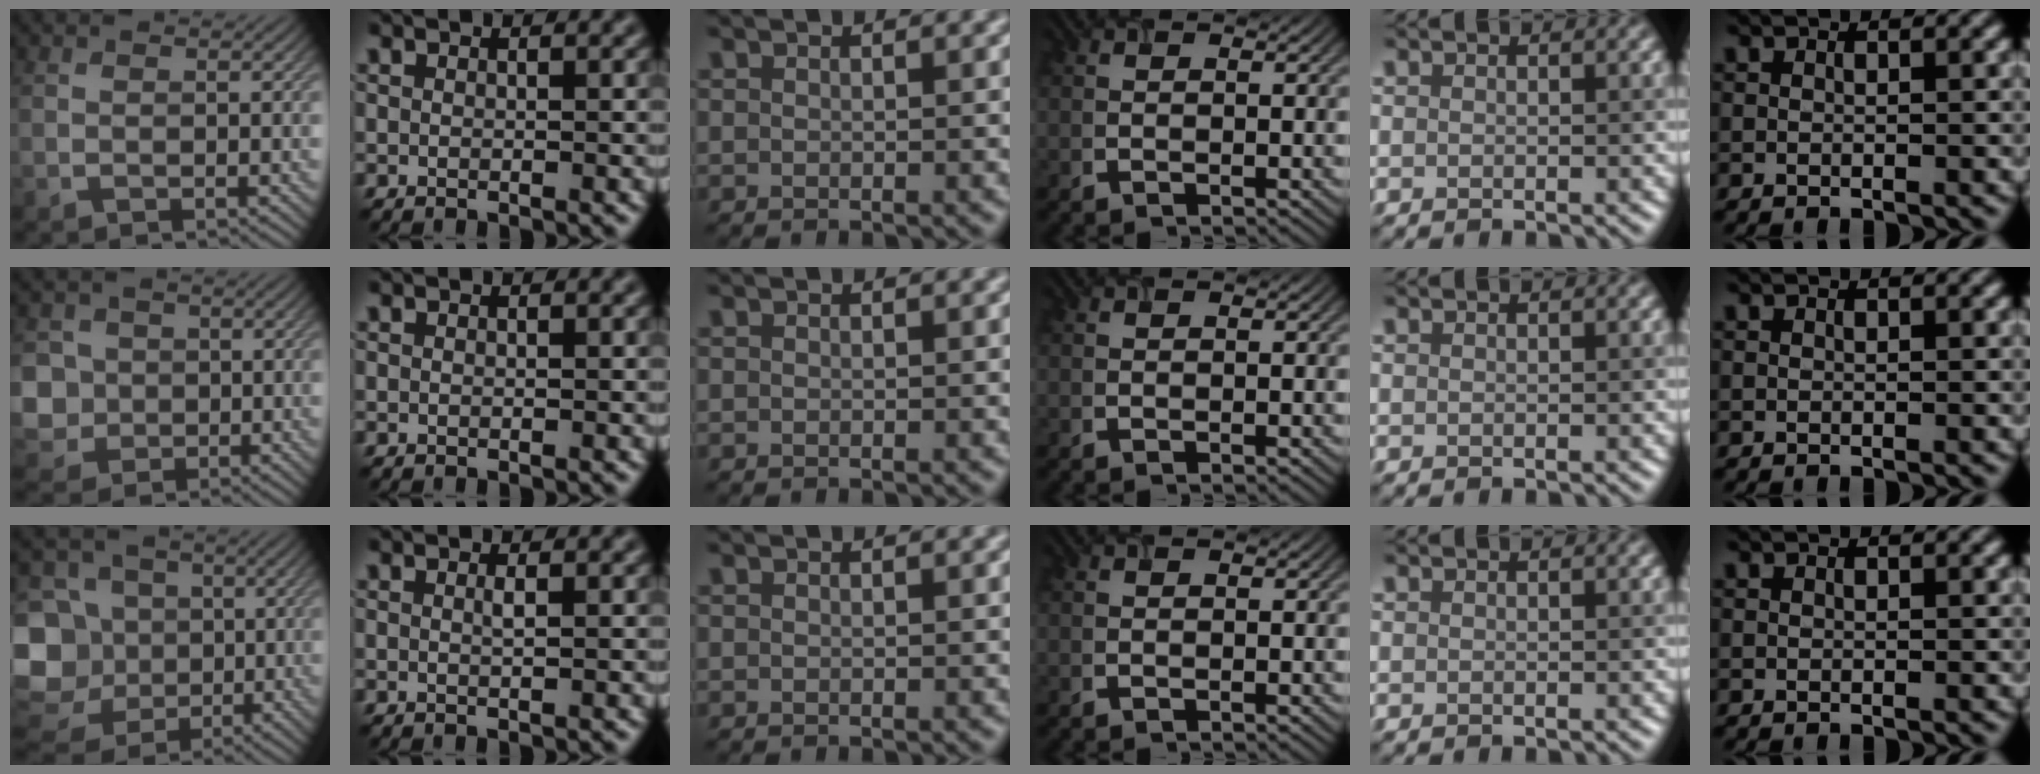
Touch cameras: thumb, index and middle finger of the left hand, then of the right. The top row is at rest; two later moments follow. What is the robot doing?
{"motion": "close", "object": "airpods case & airpods"}